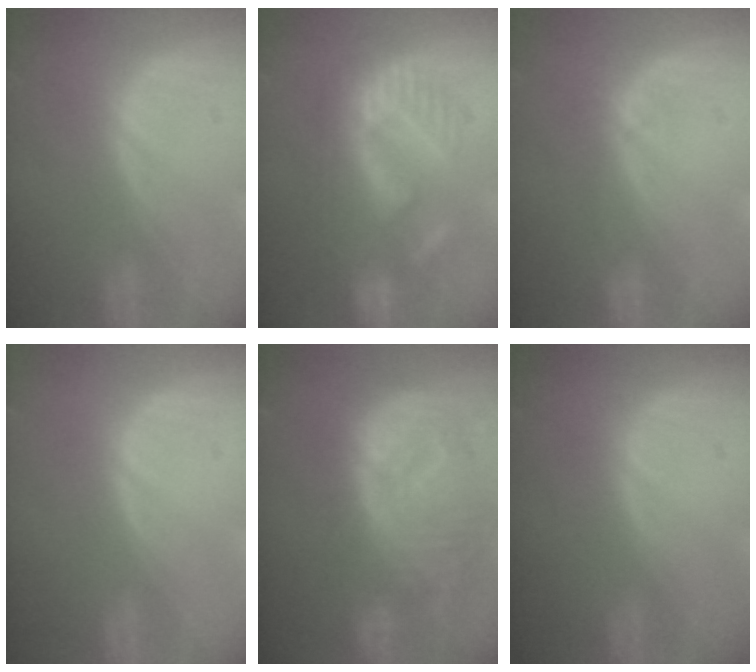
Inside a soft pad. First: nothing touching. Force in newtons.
{"total": 10.5, "press": 9.6, "slide": 4.1}
{"total": 1.1, "press": 1.1, "slide": 0.2}
{"total": 0.0}
{"total": 12.6, "press": 10.9, "slide": 6.3}
{"total": 0.0}